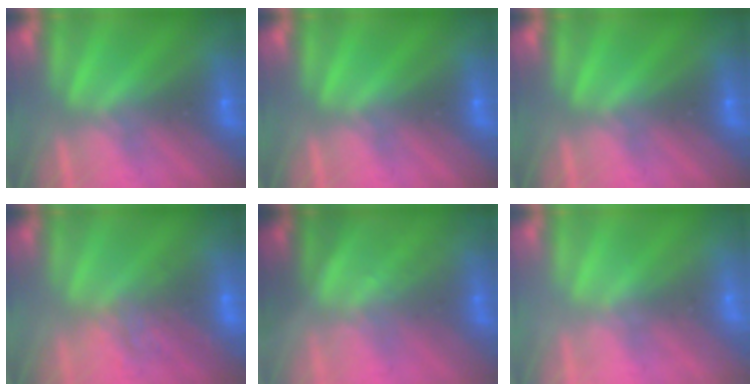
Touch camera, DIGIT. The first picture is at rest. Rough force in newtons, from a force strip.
{"total": 0.0}
{"total": 0.0}
{"total": 2.9}
{"total": 1.2}
{"total": 2.2}